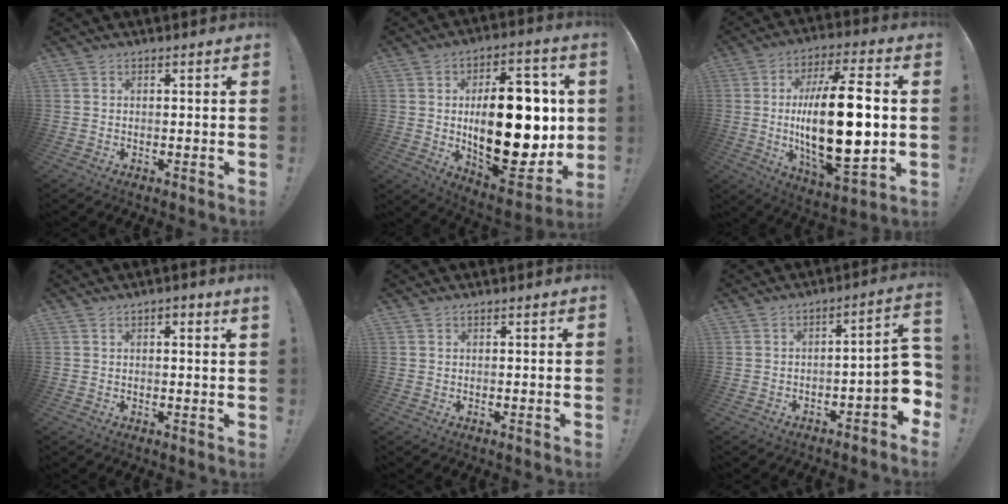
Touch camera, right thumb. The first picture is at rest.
{"total": 27.9, "force": [0.6, 14.4, 23.9], "torque": [-0.369, -0.012, 0.025]}
{"total": 25.4, "force": [-0.2, 9.3, 23.7], "torque": [-0.430, -0.007, -0.007]}
{"total": 1.7, "force": [0.9, 0.2, 1.4], "torque": [-0.021, -0.003, 0.014]}
{"total": 0.0}
{"total": 6.7, "force": [-1.8, 2.2, 6.1], "torque": [-0.076, 0.002, -0.031]}